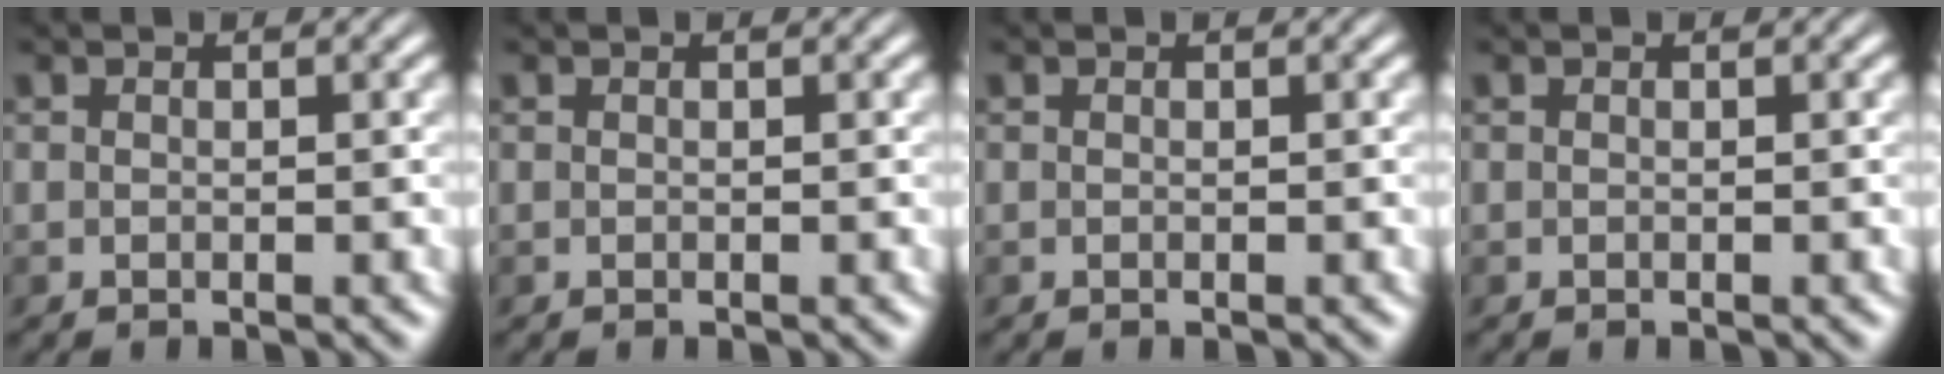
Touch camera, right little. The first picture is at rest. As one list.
[{"total": 0.0}, {"total": 0.0}, {"total": 0.0}]